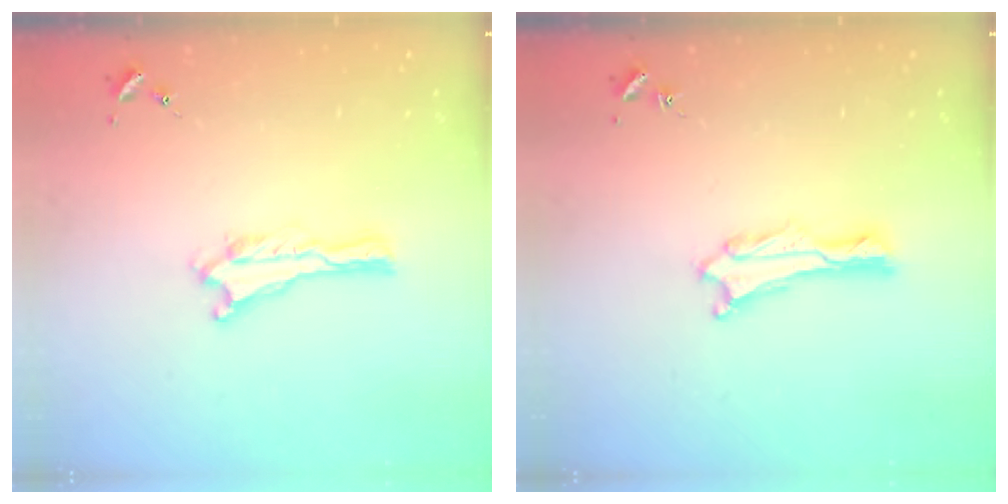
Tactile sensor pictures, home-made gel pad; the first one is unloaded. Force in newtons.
{"total": 0.8, "press": 0.7, "slide": 0.2}